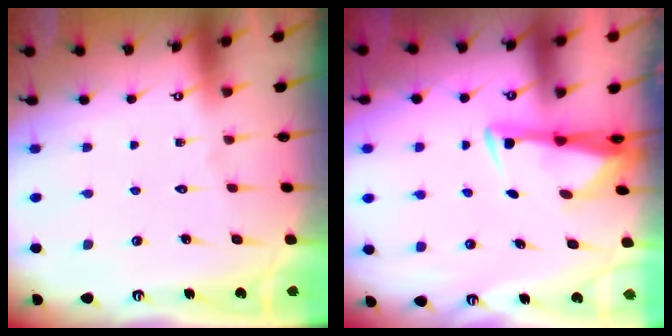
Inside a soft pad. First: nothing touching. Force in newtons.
{"total": 2.9, "press": 2.8, "slide": 0.8}